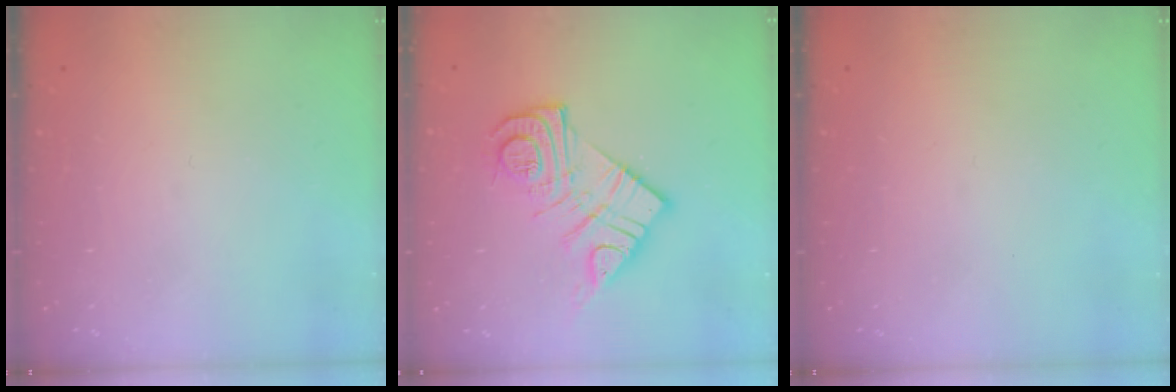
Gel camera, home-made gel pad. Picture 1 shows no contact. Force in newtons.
{"total": 14.7, "press": 14.7, "slide": 1.3}
{"total": 0.0}